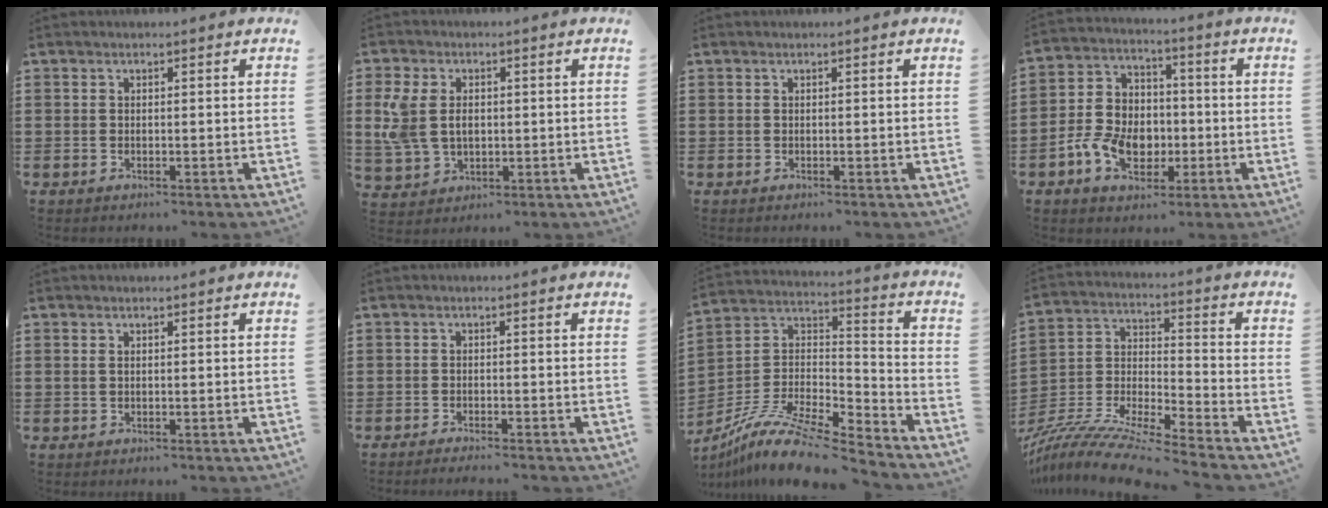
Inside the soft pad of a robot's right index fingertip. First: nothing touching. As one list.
[{"total": 5.8, "force": [0.7, 4.3, 3.8], "torque": [-0.107, 0.007, 0.006]}, {"total": 0.0}, {"total": 8.6, "force": [-2.5, 6.6, 4.9], "torque": [-0.104, 0.017, -0.044]}, {"total": 0.6, "force": [0.1, 0.3, 0.5], "torque": [-0.012, 0.001, 0.002]}, {"total": 1.2, "force": [-1.2, -0.1, 0.1], "torque": [-0.004, 0.001, -0.025]}, {"total": 11.6, "force": [-9.5, 2.5, 6.2], "torque": [-0.121, 0.024, -0.187]}, {"total": 9.5, "force": [-8.8, 0.0, 3.6], "torque": [-0.083, -0.004, -0.184]}]